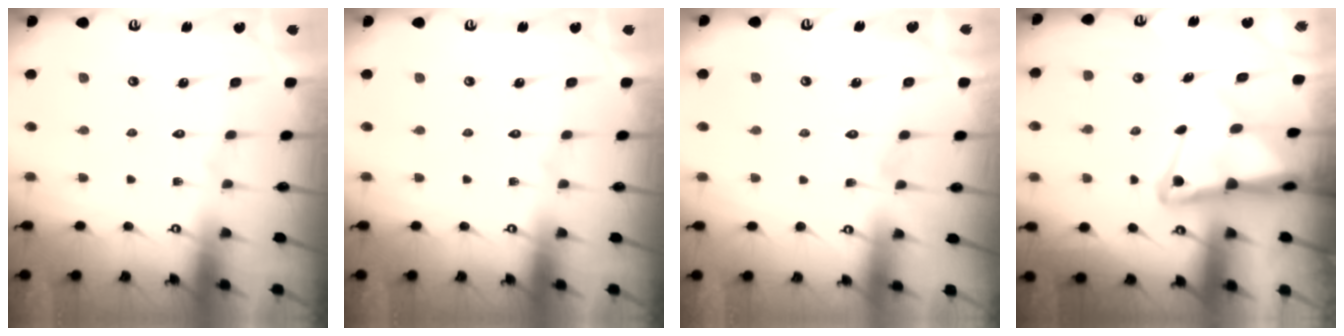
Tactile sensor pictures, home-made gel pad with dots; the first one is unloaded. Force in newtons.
{"total": 0.0}
{"total": 2.6, "press": 2.6, "slide": 0.2}
{"total": 6.6, "press": 6.6, "slide": 0.7}